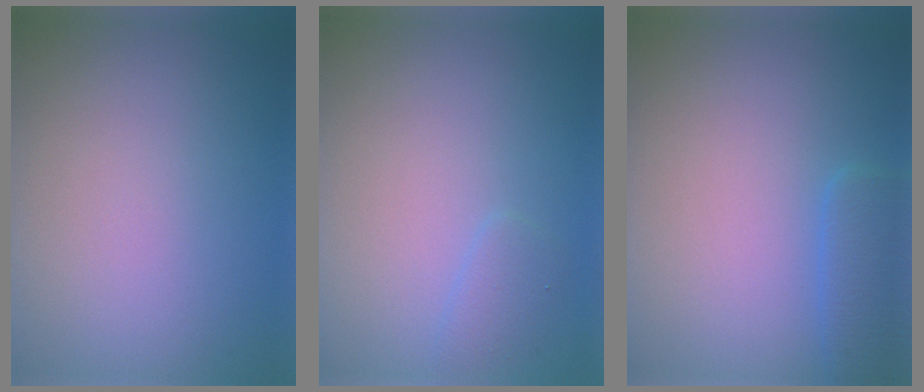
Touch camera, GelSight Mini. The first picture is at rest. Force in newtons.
{"total": 1.1, "press": 1.1, "slide": 0.1}
{"total": 2.5, "press": 2.5, "slide": 0.3}